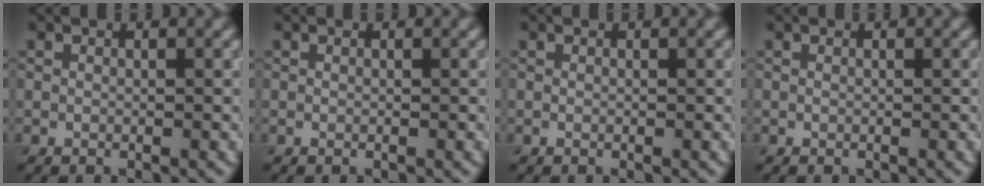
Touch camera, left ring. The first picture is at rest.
{"total": 0.0}
{"total": 0.0}
{"total": 0.0}